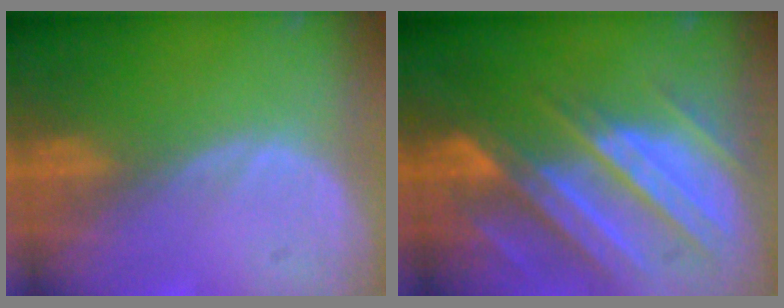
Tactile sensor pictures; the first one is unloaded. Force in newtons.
{"total": 11.0, "press": 9.8, "slide": 5.0}